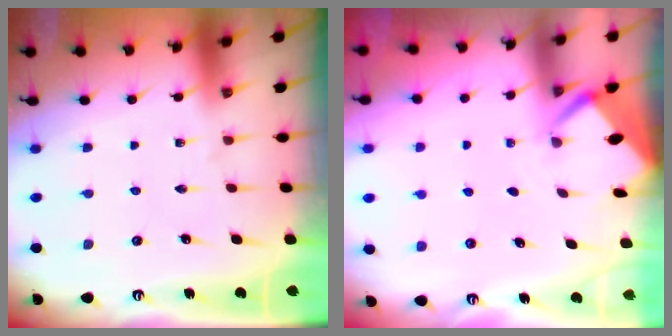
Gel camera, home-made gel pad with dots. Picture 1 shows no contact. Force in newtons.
{"total": 2.2, "press": 2.2, "slide": 0.1}